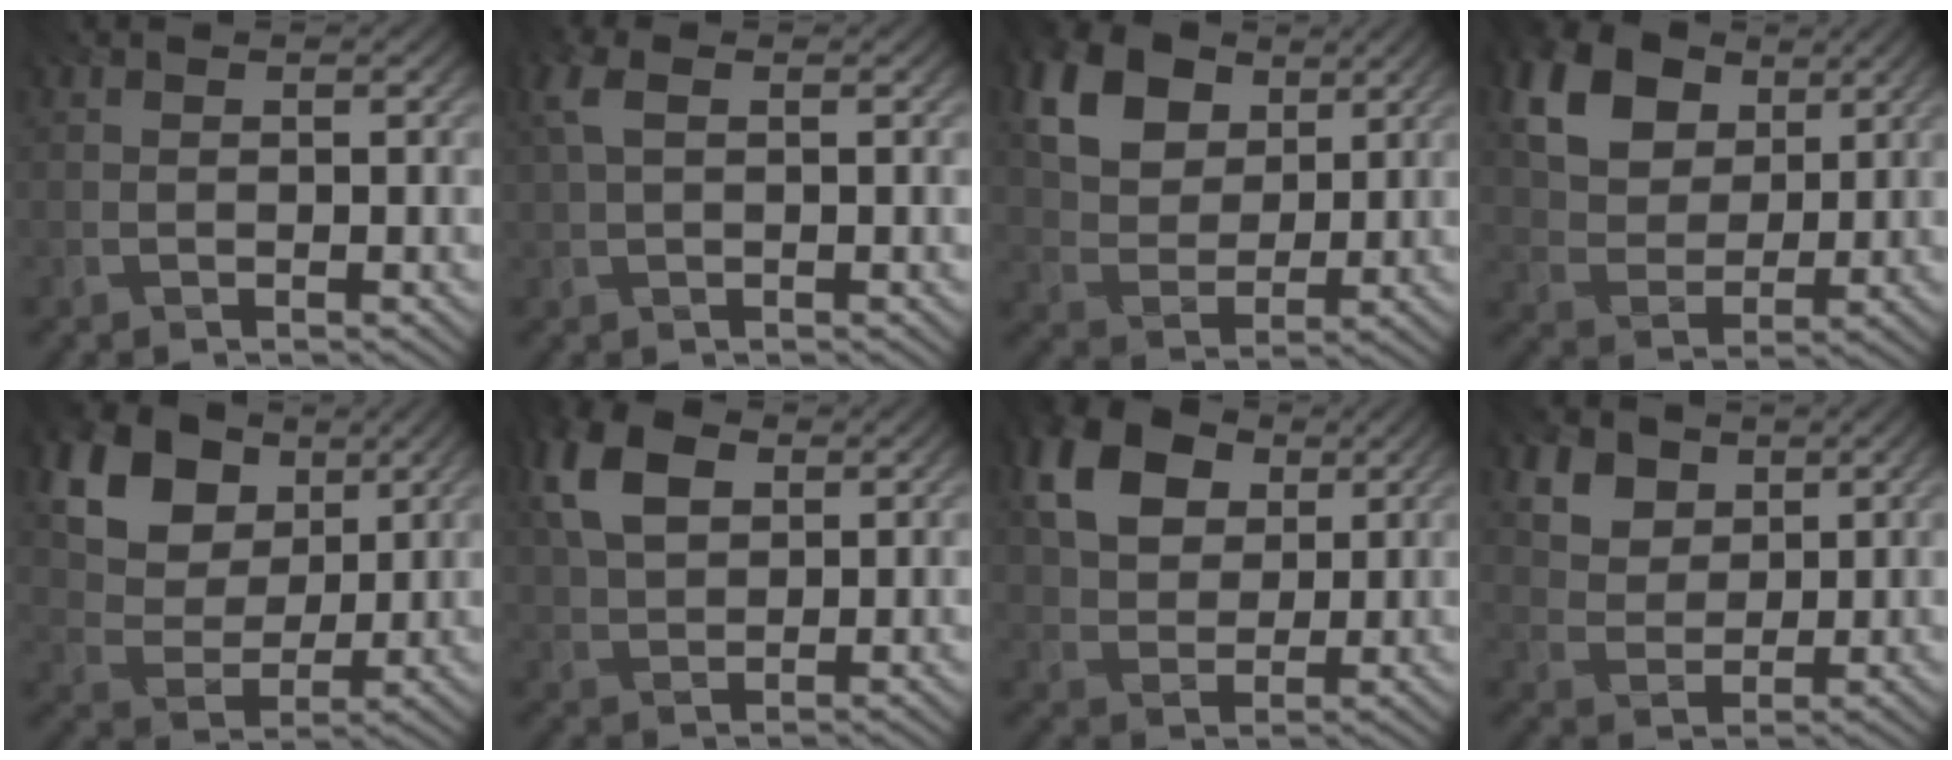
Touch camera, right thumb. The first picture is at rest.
{"total": 3.5, "force": [0.8, 1.6, 3.0], "torque": [-0.085, 0.011, 0.012]}
{"total": 14.1, "force": [6.8, 9.7, 7.7], "torque": [-0.209, 0.018, 0.132]}
{"total": 16.3, "force": [7.9, 11.4, 8.5], "torque": [-0.223, 0.033, 0.163]}
{"total": 15.7, "force": [7.2, 11.0, 8.5], "torque": [-0.212, 0.029, 0.152]}
{"total": 8.6, "force": [3.1, 5.2, 6.2], "torque": [-0.161, 0.018, 0.058]}
{"total": 11.8, "force": [5.1, 7.9, 7.1], "torque": [-0.158, 0.021, 0.075]}
{"total": 8.5, "force": [4.7, 5.8, 4.1], "torque": [-0.146, -0.013, 0.094]}